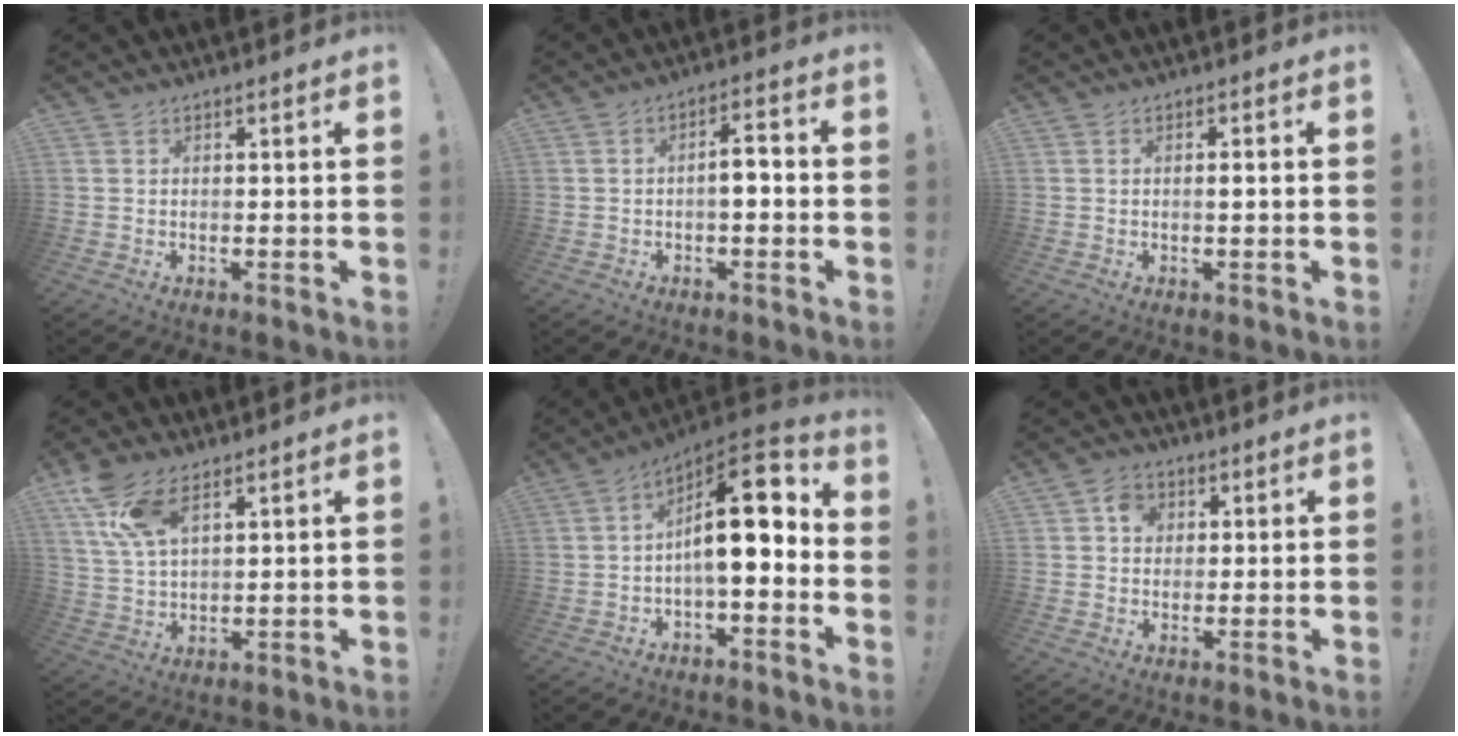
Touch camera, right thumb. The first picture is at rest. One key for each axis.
{"total": 5.5, "fx": -1.1, "fy": 1.9, "fz": 5.0, "tx": -0.079, "ty": 0.009, "tz": -0.022}
{"total": 1.3, "fx": -0.2, "fy": 0.0, "fz": 1.3, "tx": -0.016, "ty": -0.002, "tz": -0.007}
{"total": 10.7, "fx": 6.3, "fy": 4.9, "fz": 7.1, "tx": -0.125, "ty": -0.017, "tz": 0.119}
{"total": 16.3, "fx": 1.8, "fy": 6.2, "fz": 15.0, "tx": -0.228, "ty": -0.007, "tz": 0.027}
{"total": 5.1, "fx": 1.4, "fy": 4.3, "fz": 2.2, "tx": -0.035, "ty": 0.005, "tz": 0.024}